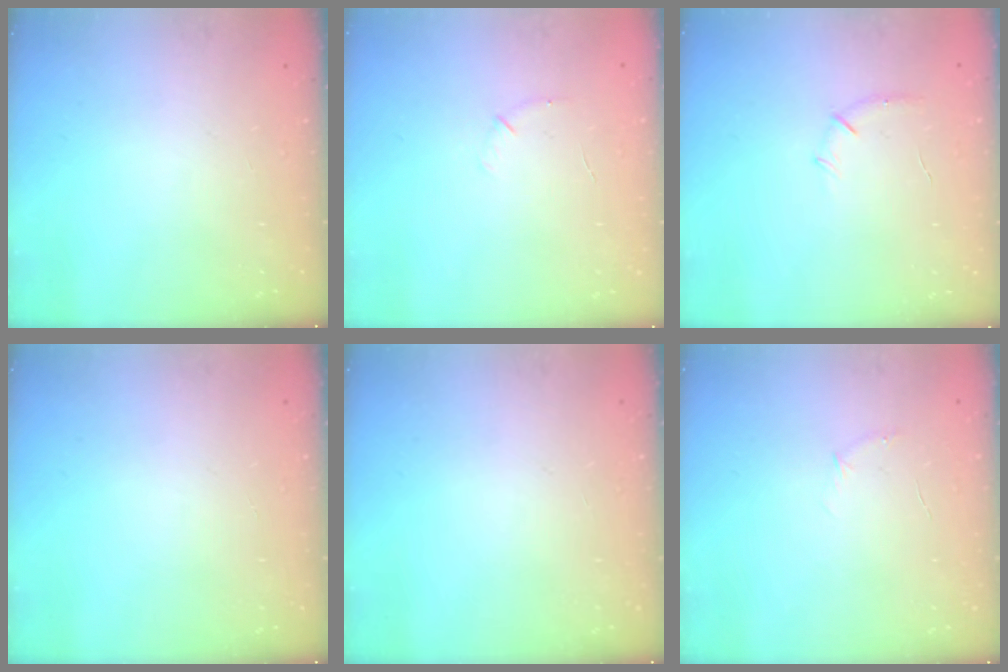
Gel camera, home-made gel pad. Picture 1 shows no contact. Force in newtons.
{"total": 3.3, "press": 3.2, "slide": 0.9}
{"total": 6.5, "press": 6.3, "slide": 1.8}
{"total": 0.0}
{"total": 0.0}
{"total": 4.0, "press": 3.8, "slide": 1.1}